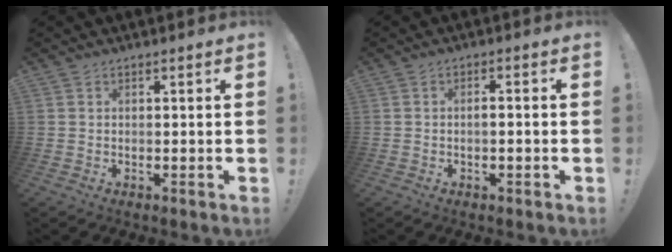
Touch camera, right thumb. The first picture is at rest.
{"total": 1.9, "force": [-0.8, 0.1, 1.8], "torque": [-0.032, 0.002, -0.016]}